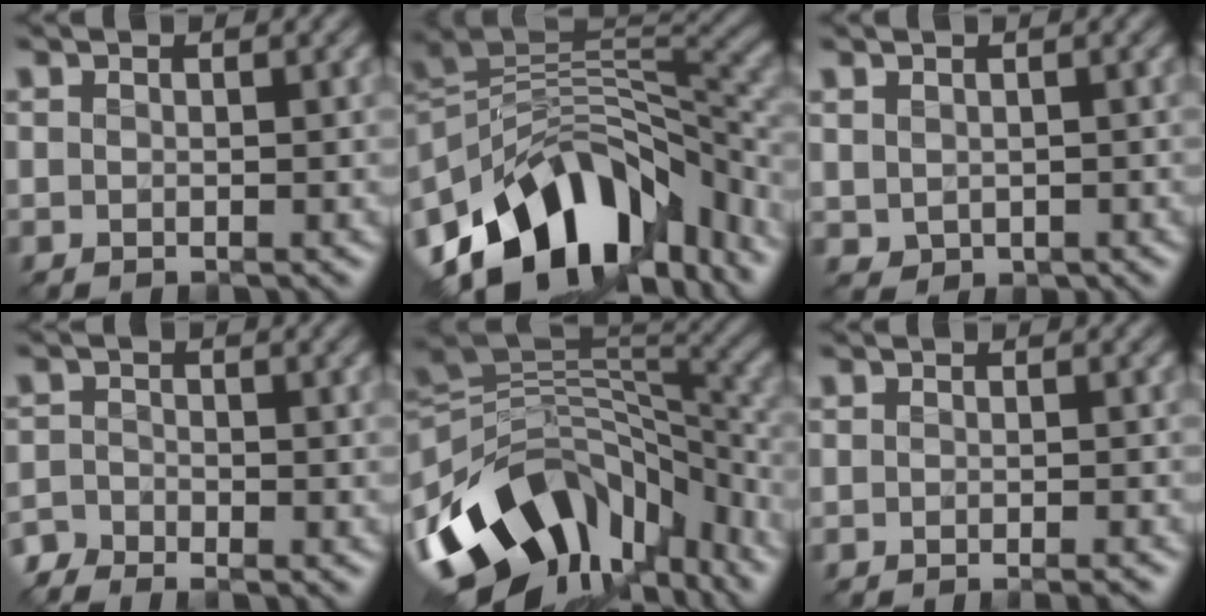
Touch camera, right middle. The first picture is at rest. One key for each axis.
{"total": 13.6, "fx": -7.6, "fy": 7.8, "fz": 8.2, "tx": -0.152, "ty": 0.012, "tz": -0.130}
{"total": 0.9, "fx": 0.4, "fy": 0.8, "fz": 0.3, "tx": -0.013, "ty": -0.004, "tz": 0.012}
{"total": 2.1, "fx": -2.0, "fy": 0.5, "fz": 0.0, "tx": -0.005, "ty": 0.001, "tz": -0.051}
{"total": 14.2, "fx": -6.9, "fy": 9.3, "fz": 8.3, "tx": -0.165, "ty": 0.002, "tz": -0.110}
{"total": 0.9, "fx": -0.7, "fy": -0.2, "fz": 0.5, "tx": -0.009, "ty": -0.004, "tz": -0.010}